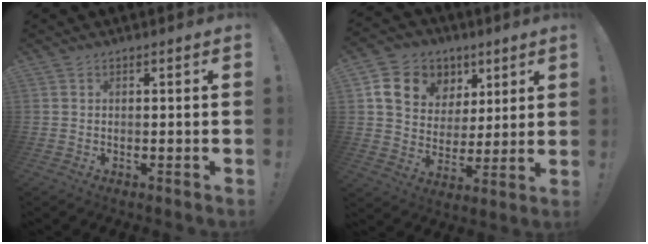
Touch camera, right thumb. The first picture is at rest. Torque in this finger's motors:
{"motor_torque": [0.95, 1.93, 0.26, -0.07, 0.00]}